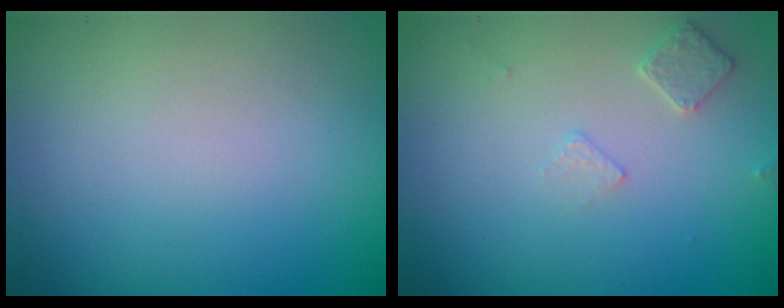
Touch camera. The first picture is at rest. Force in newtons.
{"total": 1.5, "press": 1.4, "slide": 0.3}